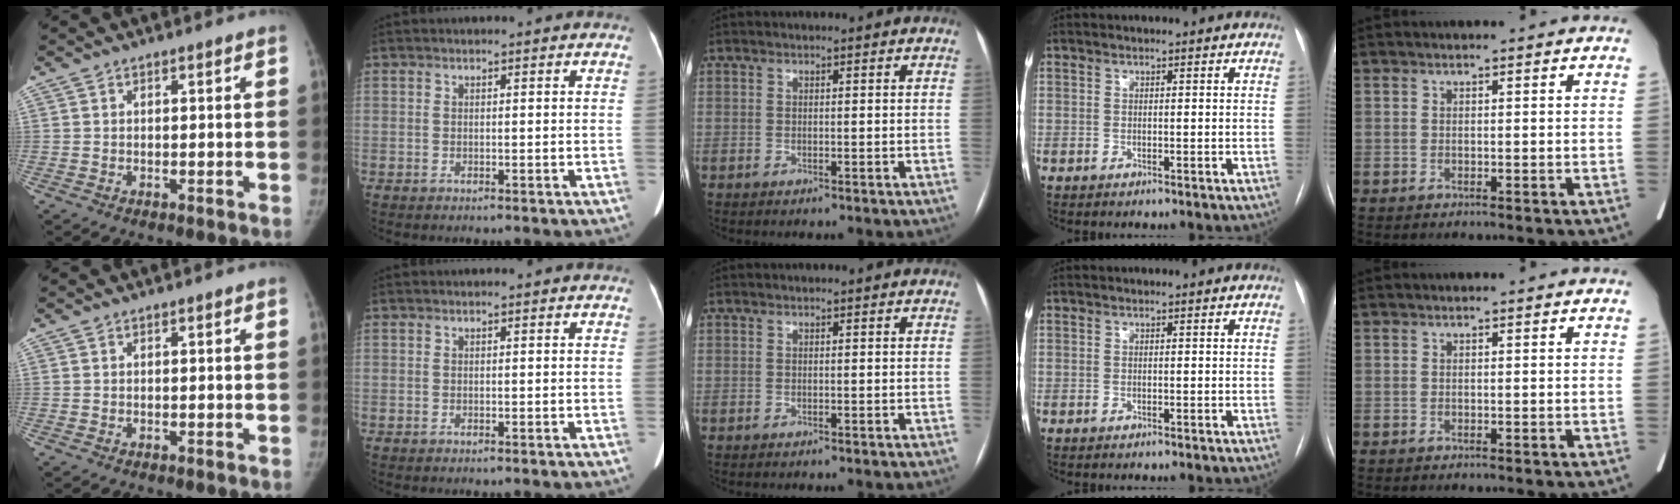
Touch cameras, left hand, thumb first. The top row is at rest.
{}